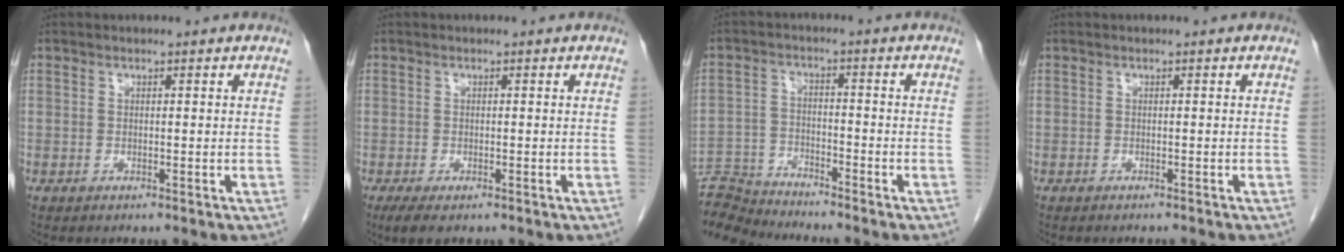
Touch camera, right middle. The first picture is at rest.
{"total": 3.0, "force": [-2.0, 1.2, 2.0], "torque": [-0.039, -0.008, -0.028]}
{"total": 7.5, "force": [-7.5, -0.3, -0.1], "torque": [-0.003, 0.001, -0.143]}
{"total": 1.5, "force": [-1.4, 0.1, 0.4], "torque": [-0.008, -0.002, -0.018]}